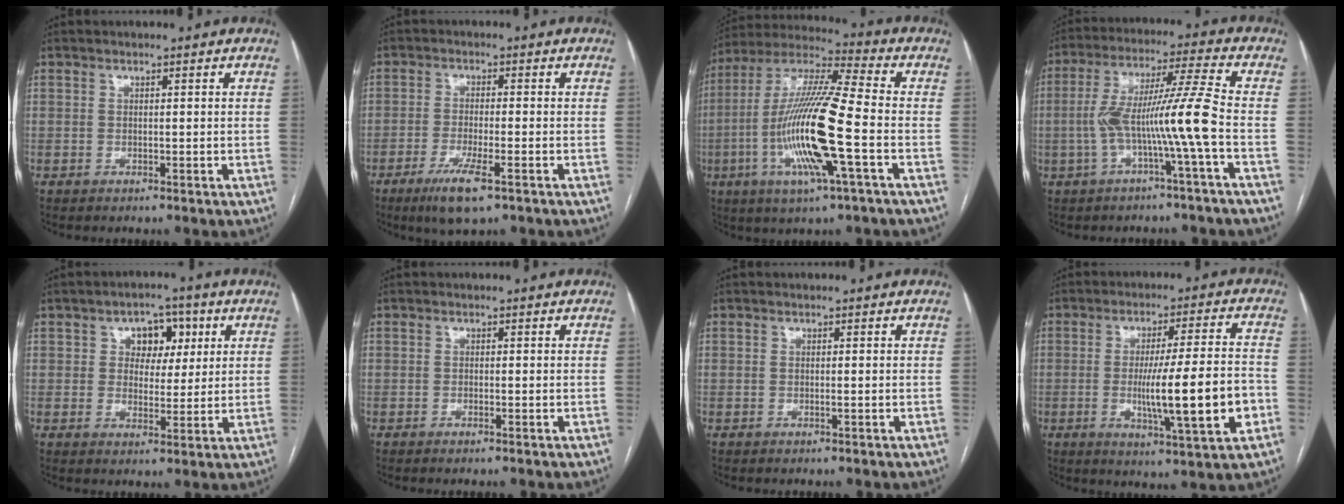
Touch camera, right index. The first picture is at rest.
{"total": 6.6, "force": [-3.9, 0.8, 5.3], "torque": [-0.104, -0.016, -0.064]}
{"total": 17.8, "force": [-4.5, 0.8, 17.2], "torque": [-0.350, -0.009, -0.090]}
{"total": 10.9, "force": [-2.7, -1.4, 10.5], "torque": [-0.204, 0.026, -0.050]}
{"total": 6.1, "force": [2.1, 4.4, 3.8], "torque": [-0.046, 0.018, 0.032]}
{"total": 0.5, "force": [-0.4, -0.1, 0.3], "torque": [-0.006, 0.000, -0.007]}
{"total": 0.0}
{"total": 13.8, "force": [-3.1, 0.4, 13.4], "torque": [-0.216, -0.011, -0.047]}